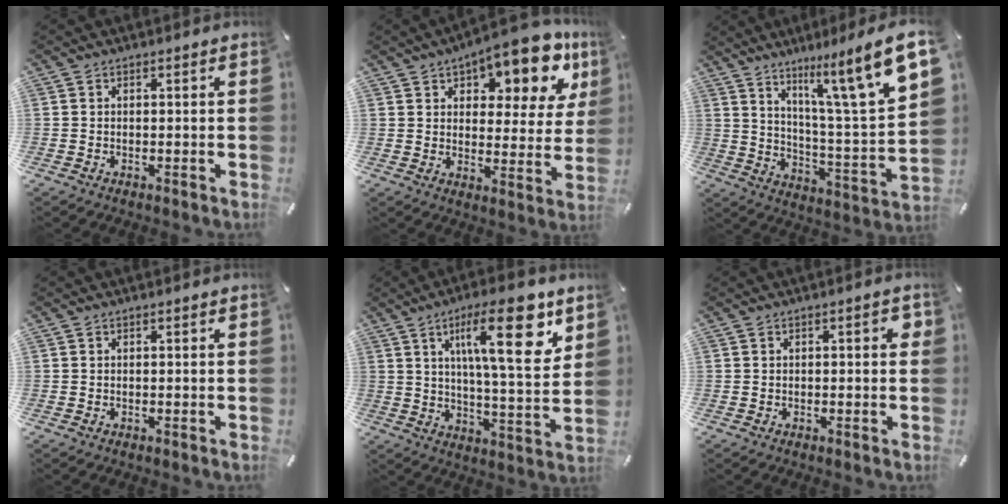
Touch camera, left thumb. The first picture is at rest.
{"total": 14.6, "force": [10.2, 6.2, 8.4], "torque": [-0.115, -0.066, 0.172]}
{"total": 17.5, "force": [11.6, 2.5, 12.8], "torque": [-0.198, -0.086, 0.173]}
{"total": 0.0}
{"total": 19.1, "force": [8.6, 5.3, 16.2], "torque": [-0.247, -0.026, 0.125]}
{"total": 2.5, "force": [0.1, 1.1, 2.2], "torque": [-0.035, 0.004, -0.001]}